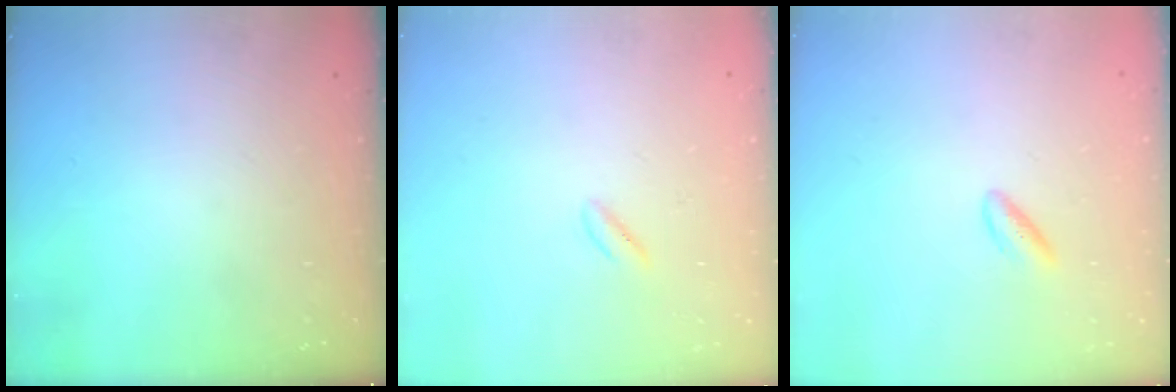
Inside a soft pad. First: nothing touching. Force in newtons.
{"total": 0.7, "press": 0.3, "slide": 0.6}
{"total": 2.8, "press": 2.5, "slide": 1.2}